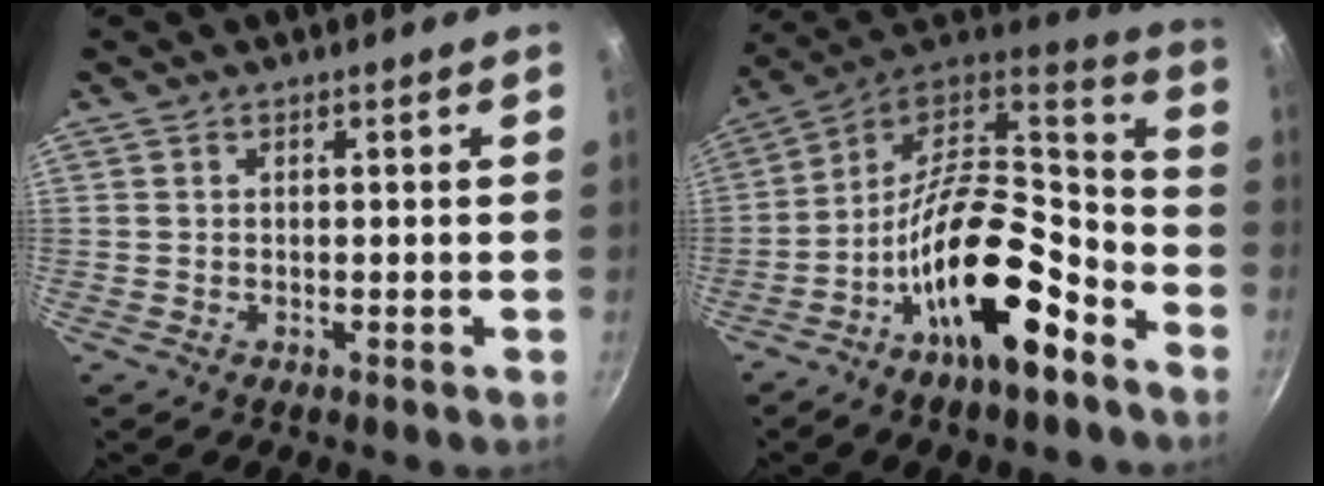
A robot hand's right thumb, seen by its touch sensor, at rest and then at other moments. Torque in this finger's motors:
{"motor_torque": [0.76, 0.73, 1.95, -0.82, 0.40]}